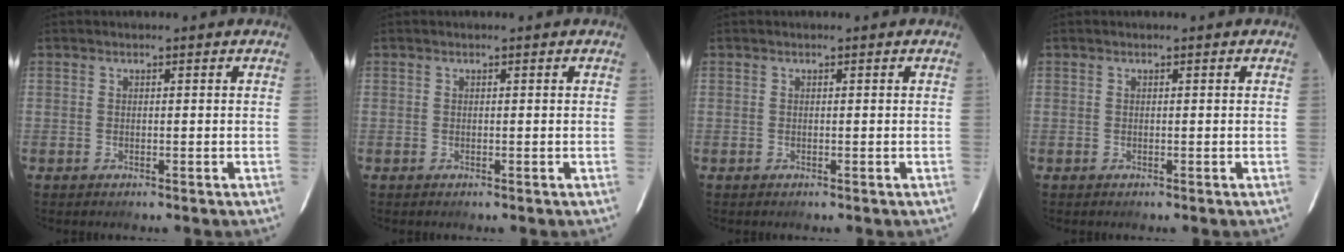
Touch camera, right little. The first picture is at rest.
{"total": 0.0}
{"total": 0.0}
{"total": 0.0}